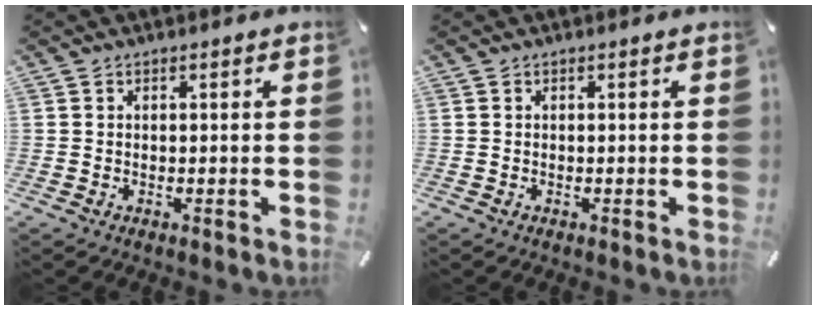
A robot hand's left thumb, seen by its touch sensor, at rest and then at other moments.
{"total": 0.0}